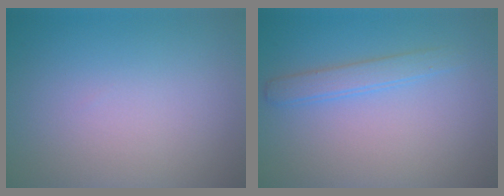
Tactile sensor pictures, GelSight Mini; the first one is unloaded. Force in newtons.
{"total": 2.0, "press": 2.0, "slide": 0.0}